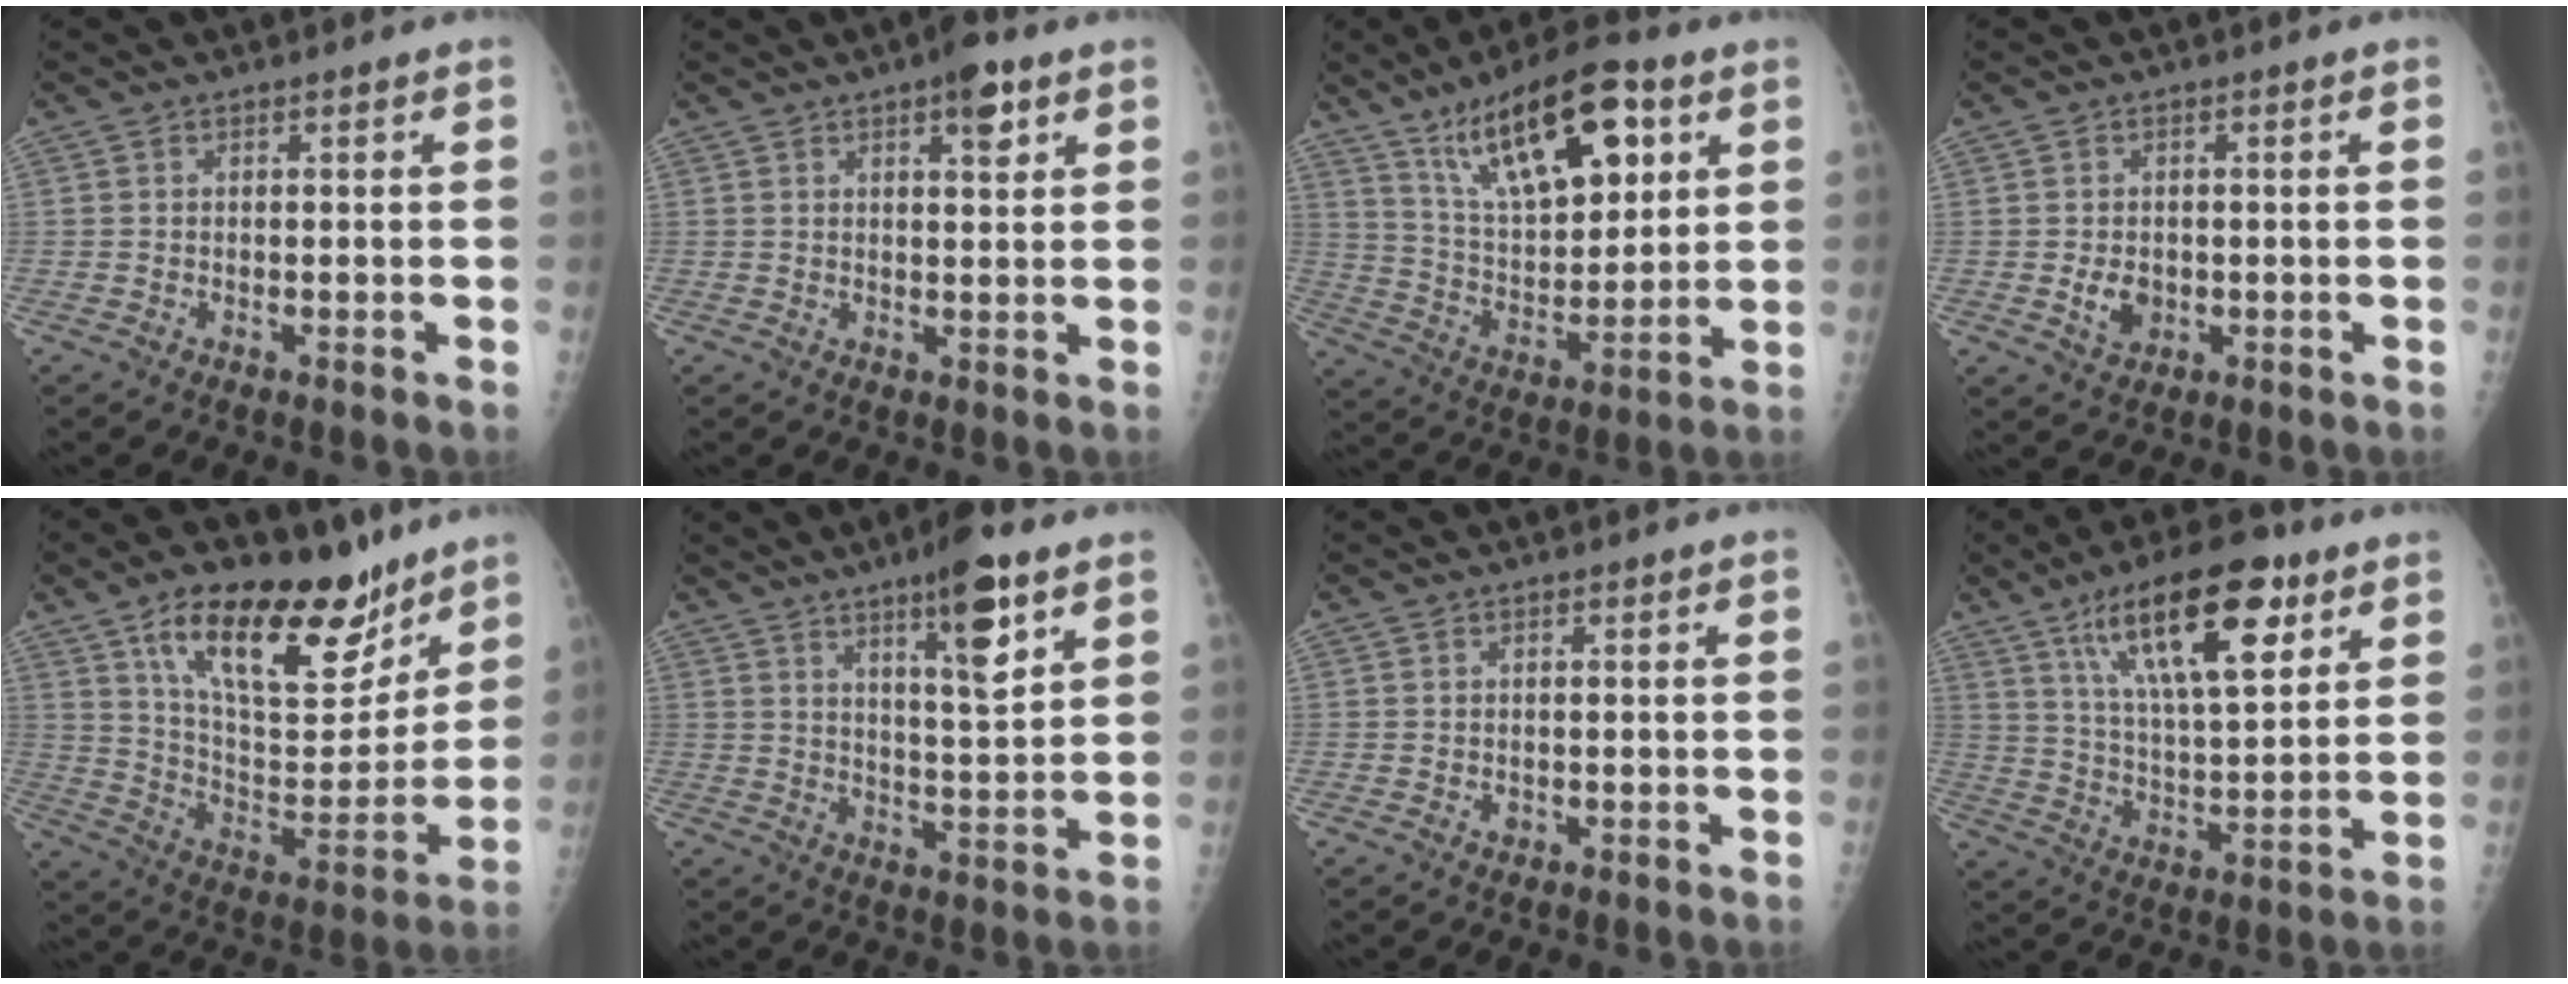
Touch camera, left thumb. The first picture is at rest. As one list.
[{"total": 5.0, "force": [2.8, 1.7, 3.8], "torque": [-0.041, -0.010, 0.035]}, {"total": 19.5, "force": [9.8, 8.2, 14.7], "torque": [-0.197, -0.038, 0.173]}, {"total": 3.8, "force": [-0.5, 2.9, 2.4], "torque": [-0.028, -0.001, 0.000]}, {"total": 24.8, "force": [15.5, 10.8, 16.1], "torque": [-0.206, -0.059, 0.257]}, {"total": 11.1, "force": [6.3, 2.2, 8.8], "torque": [-0.126, -0.039, 0.098]}, {"total": 0.7, "force": [-0.1, 0.6, 0.3], "torque": [-0.002, 0.000, 0.000]}, {"total": 19.1, "force": [10.0, 6.8, 14.7], "torque": [-0.213, -0.035, 0.172]}]